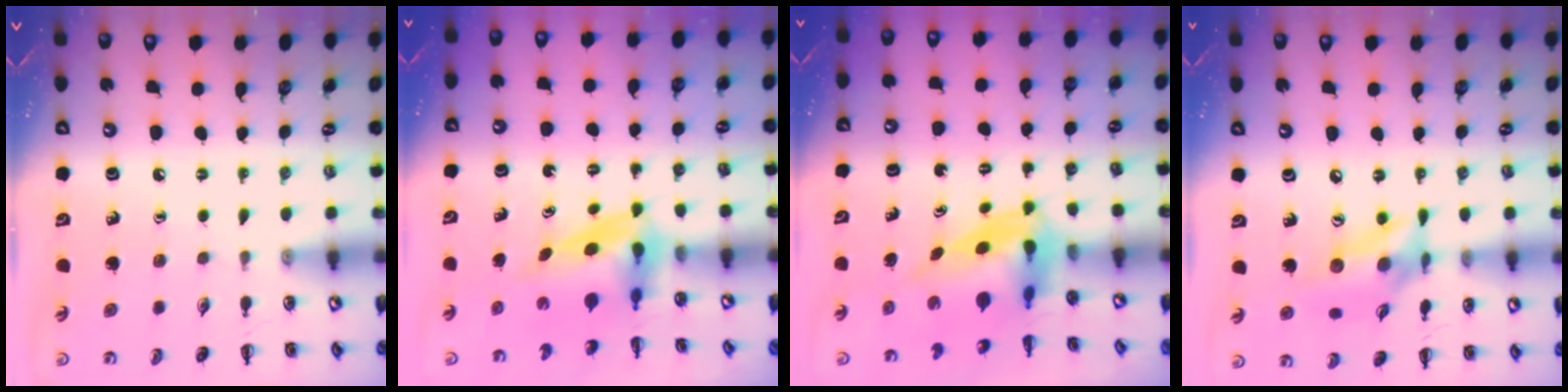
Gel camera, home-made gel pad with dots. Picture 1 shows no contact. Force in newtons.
{"total": 6.0, "press": 5.9, "slide": 1.1}
{"total": 4.7, "press": 4.5, "slide": 1.3}
{"total": 13.2, "press": 12.9, "slide": 2.9}